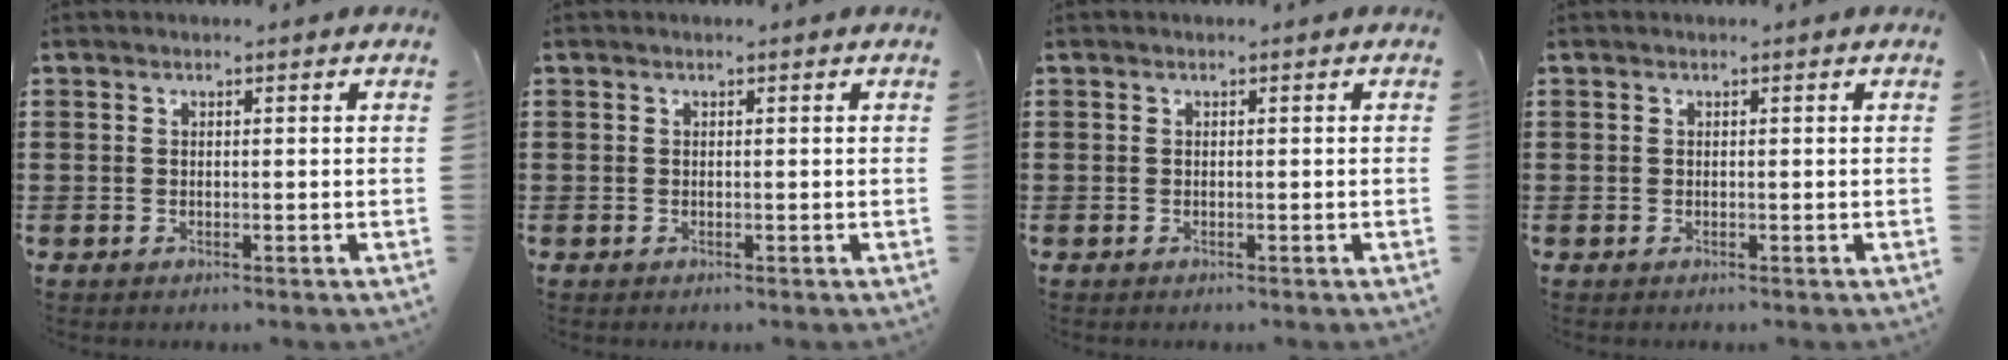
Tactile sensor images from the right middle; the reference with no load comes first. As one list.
[{"total": 0.0}, {"total": 0.0}, {"total": 0.0}]